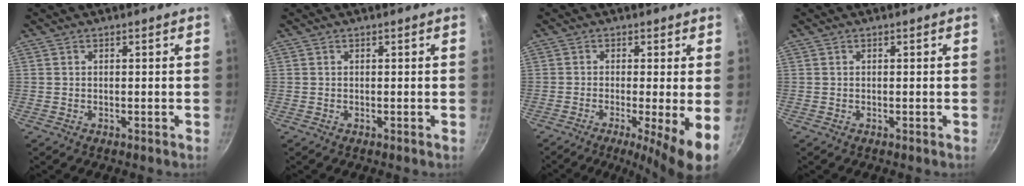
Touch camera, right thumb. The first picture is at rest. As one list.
[{"total": 0.0}, {"total": 9.8, "force": [-3.0, 1.6, 9.2], "torque": [-0.143, -0.022, -0.047]}, {"total": 0.0}]